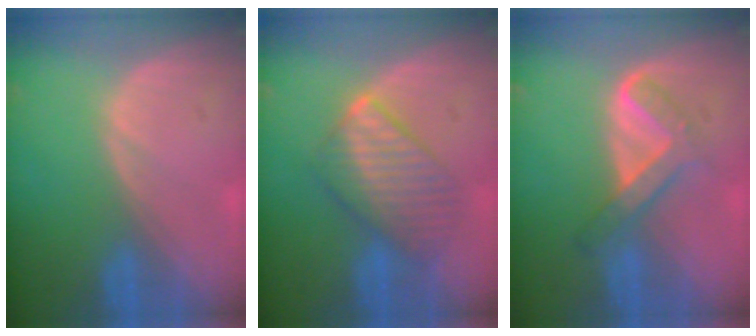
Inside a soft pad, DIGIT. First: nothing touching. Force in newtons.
{"total": 7.1, "press": 7.1, "slide": 0.3}
{"total": 5.3, "press": 5.0, "slide": 1.6}